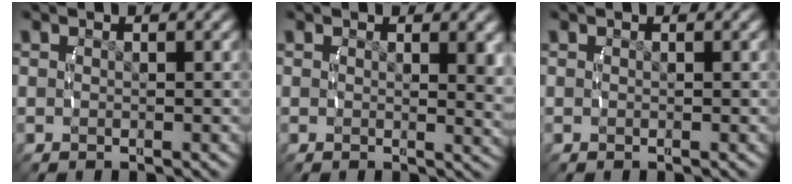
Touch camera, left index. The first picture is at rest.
{"total": 2.0, "force": [0.8, 0.2, 1.8], "torque": [-0.023, -0.012, 0.014]}
{"total": 0.0}